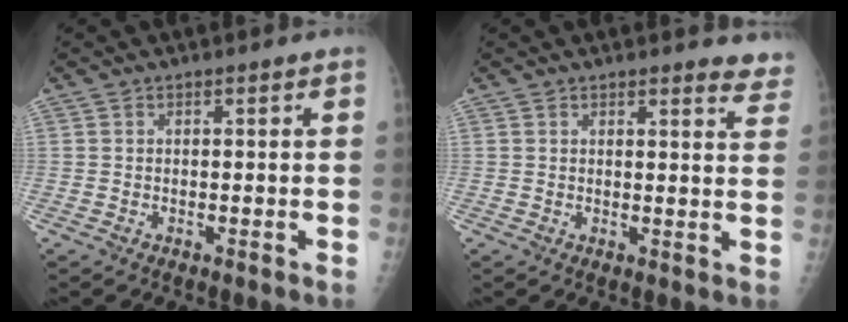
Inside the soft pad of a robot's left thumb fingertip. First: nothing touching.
{"total": 6.6, "force": [6.1, 1.5, 2.3], "torque": [0.004, -0.032, 0.045]}